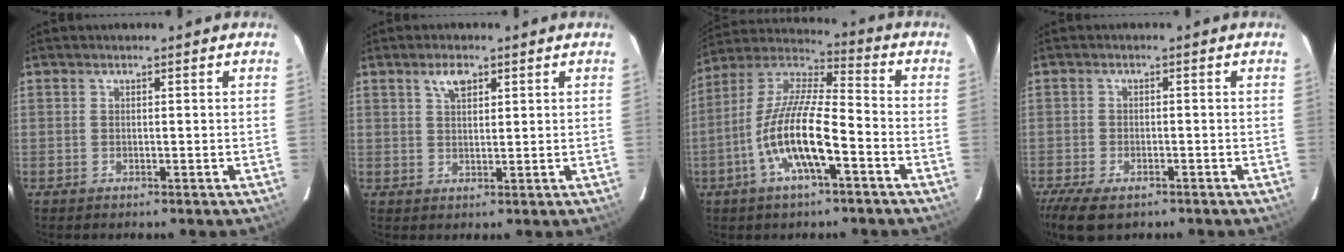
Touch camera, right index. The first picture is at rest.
{"total": 3.3, "force": [1.9, 1.6, 2.2], "torque": [-0.038, 0.007, 0.036]}
{"total": 14.6, "force": [-5.7, 3.4, 13.0], "torque": [-0.259, -0.004, -0.113]}
{"total": 8.5, "force": [-5.8, 3.8, 4.8], "torque": [-0.124, -0.030, -0.105]}